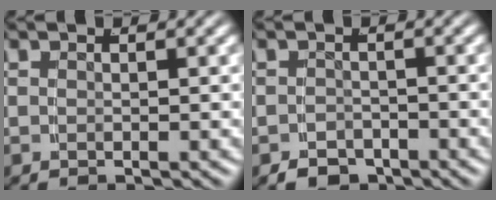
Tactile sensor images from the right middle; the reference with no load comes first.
{"total": 2.7, "force": [-2.5, 1.0, 0.4], "torque": [0.007, -0.013, -0.037]}